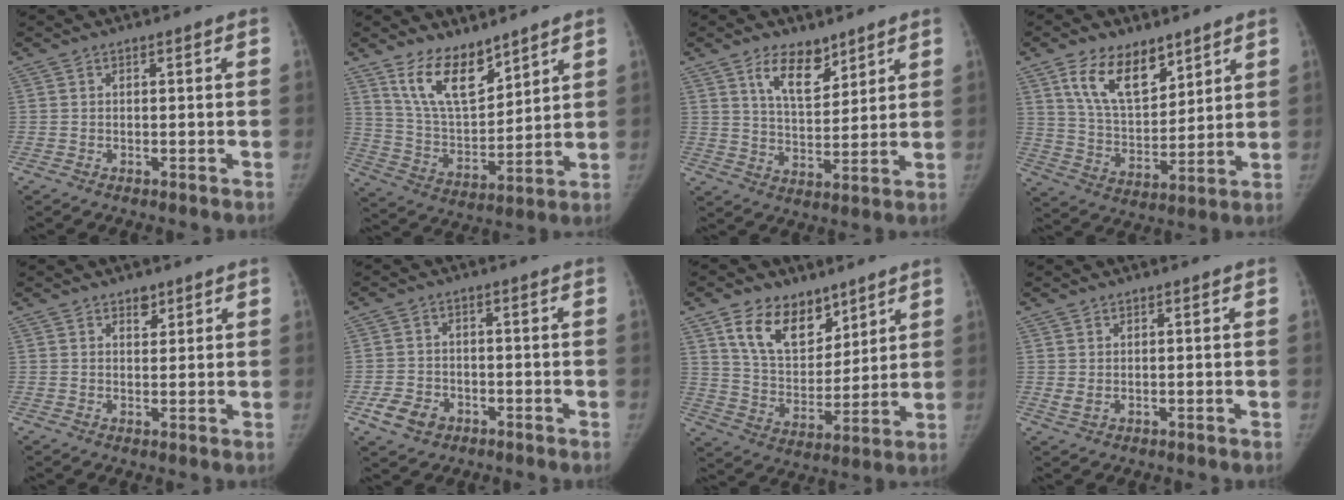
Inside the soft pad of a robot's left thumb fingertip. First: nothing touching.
{"total": 12.8, "force": [9.1, 5.6, 7.1], "torque": [-0.096, -0.066, 0.184]}
{"total": 8.8, "force": [5.7, 4.3, 5.1], "torque": [-0.059, -0.045, 0.103]}
{"total": 13.4, "force": [8.1, 7.0, 8.1], "torque": [-0.110, -0.050, 0.155]}
{"total": 2.4, "force": [1.6, 1.4, 1.0], "torque": [0.001, -0.010, 0.024]}
{"total": 5.6, "force": [-2.7, 4.2, 2.5], "torque": [-0.038, 0.014, -0.042]}
{"total": 13.9, "force": [8.6, 8.5, 7.0], "torque": [-0.080, -0.055, 0.160]}
{"total": 1.5, "force": [0.4, 0.9, 1.2], "torque": [-0.023, -0.003, 0.013]}